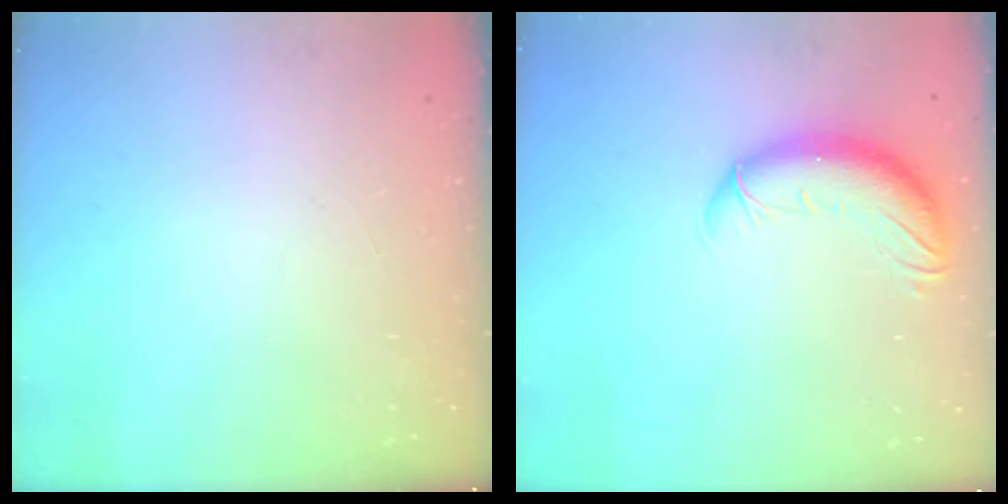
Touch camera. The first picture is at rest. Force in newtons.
{"total": 11.2, "press": 10.9, "slide": 2.4}